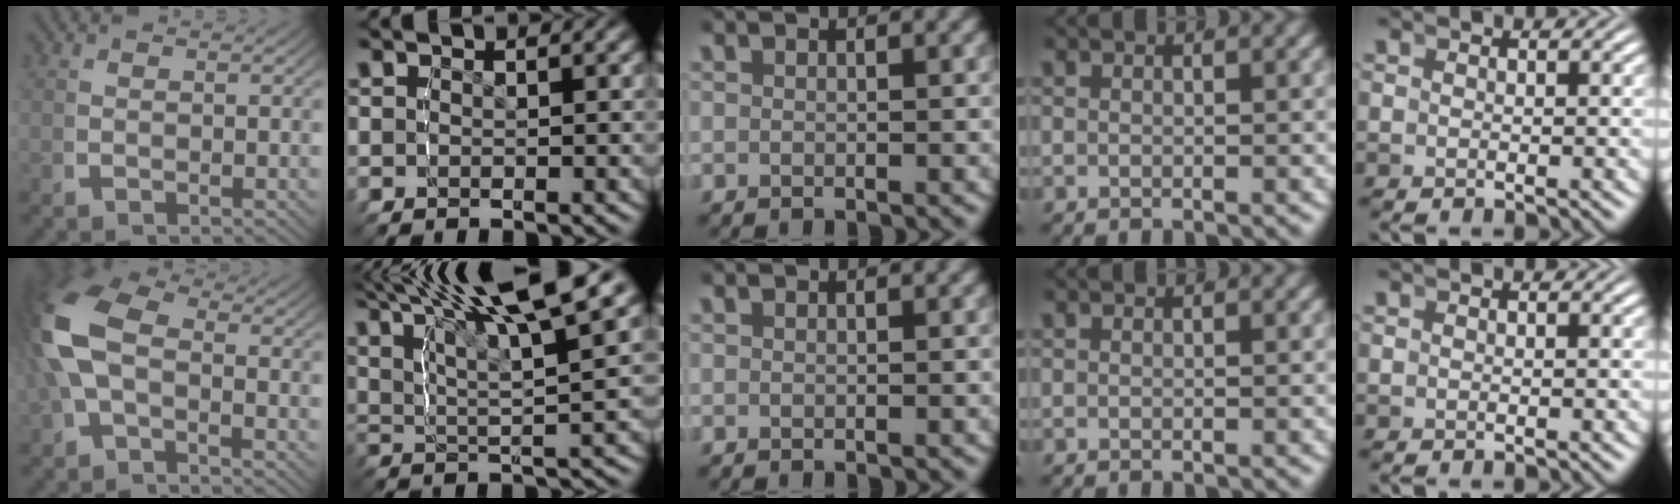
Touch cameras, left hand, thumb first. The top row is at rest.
{"thumb": {"total": 8.3, "force": [-0.2, 5.4, 6.3], "torque": [-0.157, -0.005, -0.003]}, "index": {"total": 9.3, "force": [5.6, 3.3, 6.7], "torque": [-0.109, 0.013, 0.087]}}